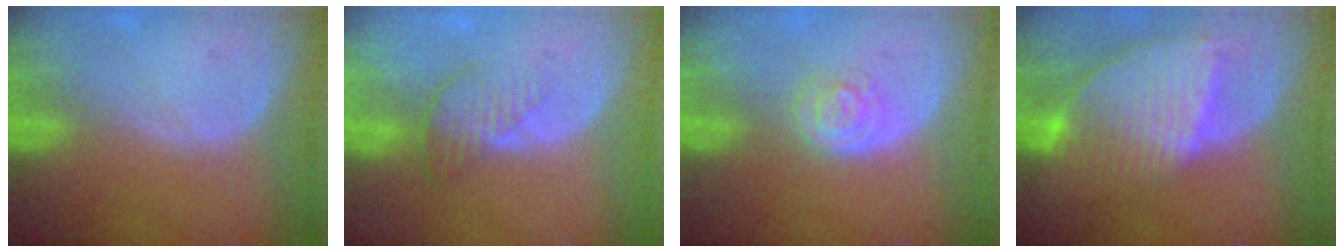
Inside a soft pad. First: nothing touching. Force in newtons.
{"total": 3.9, "press": 3.5, "slide": 1.7}
{"total": 3.3, "press": 3.2, "slide": 0.6}
{"total": 9.3, "press": 8.0, "slide": 4.7}